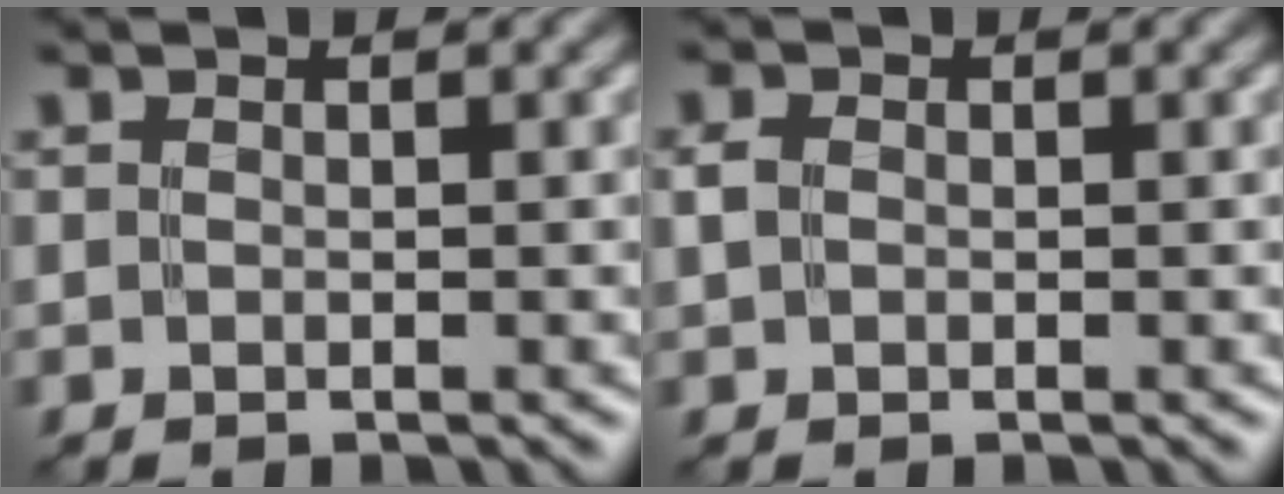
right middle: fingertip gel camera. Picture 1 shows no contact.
{"total": 1.3, "force": [0.1, 1.1, 0.7], "torque": [-0.015, 0.001, 0.000]}